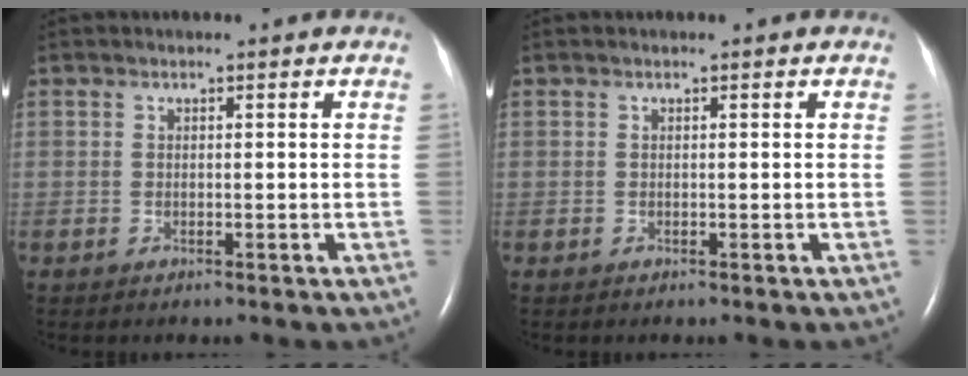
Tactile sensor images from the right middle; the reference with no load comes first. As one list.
[{"total": 0.0}]